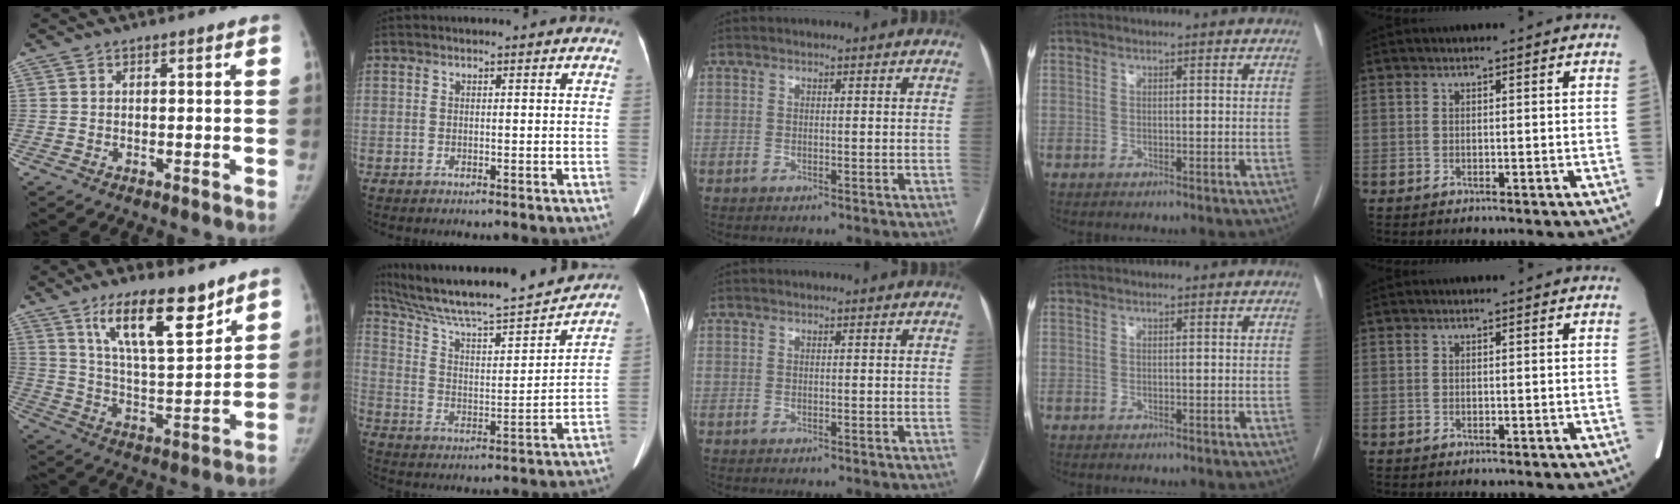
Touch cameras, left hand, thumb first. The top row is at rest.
{"thumb": {"total": 14.9, "force": [9.8, 4.4, 10.3], "torque": [-0.146, -0.065, 0.177]}, "index": {"total": 19.2, "force": [17.1, 0.9, 8.7], "torque": [-0.157, 0.004, 0.277]}}